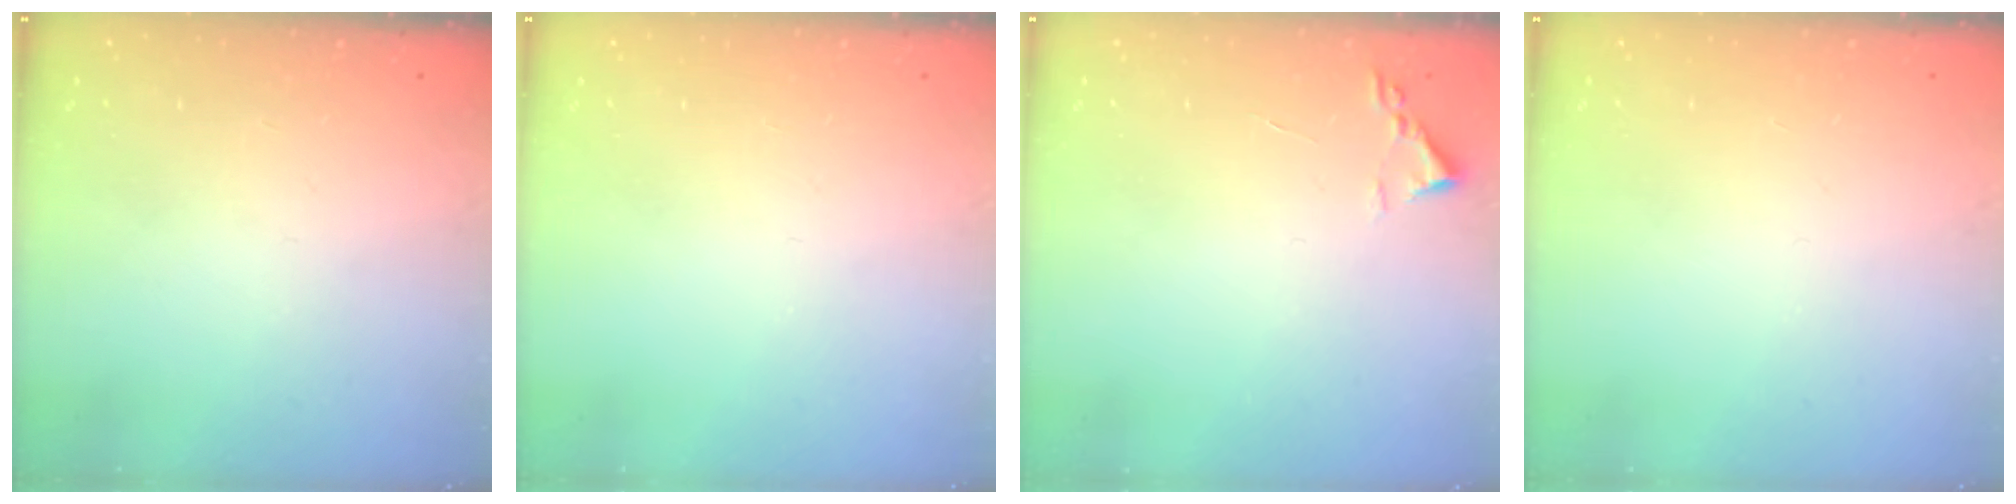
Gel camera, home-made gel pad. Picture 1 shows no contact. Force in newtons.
{"total": 0.0}
{"total": 1.8, "press": 1.7, "slide": 0.2}
{"total": 0.0}